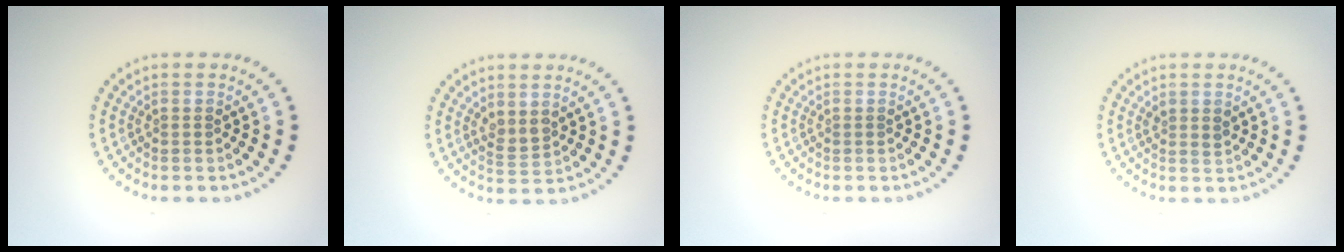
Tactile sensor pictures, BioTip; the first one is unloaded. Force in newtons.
{"total": 1.5, "press": 1.3, "slide": 0.7}
{"total": 0.0}
{"total": 1.0, "press": 0.9, "slide": 0.5}